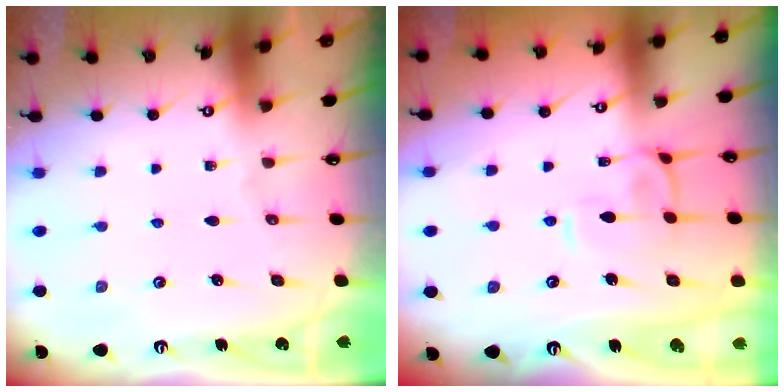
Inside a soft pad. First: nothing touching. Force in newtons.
{"total": 1.1, "press": 0.9, "slide": 0.7}